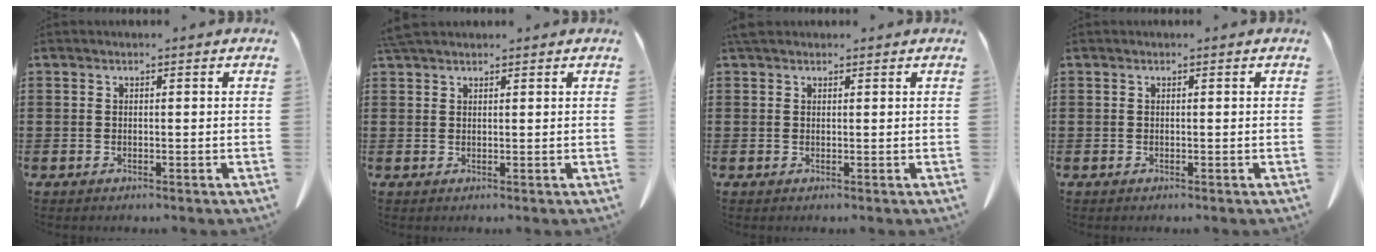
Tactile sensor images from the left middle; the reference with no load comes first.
{"total": 2.3, "force": [2.0, 0.6, 1.0], "torque": [-0.027, 0.003, 0.039]}
{"total": 1.8, "force": [1.4, 0.9, 0.7], "torque": [-0.020, 0.006, 0.027]}
{"total": 0.0}